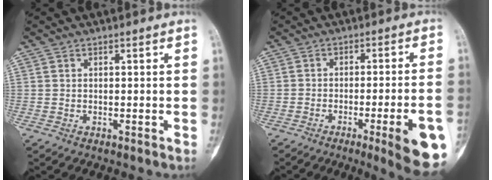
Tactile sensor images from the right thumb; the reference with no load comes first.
{"total": 13.1, "force": [-5.4, 1.7, 11.8], "torque": [-0.133, 0.015, -0.064]}